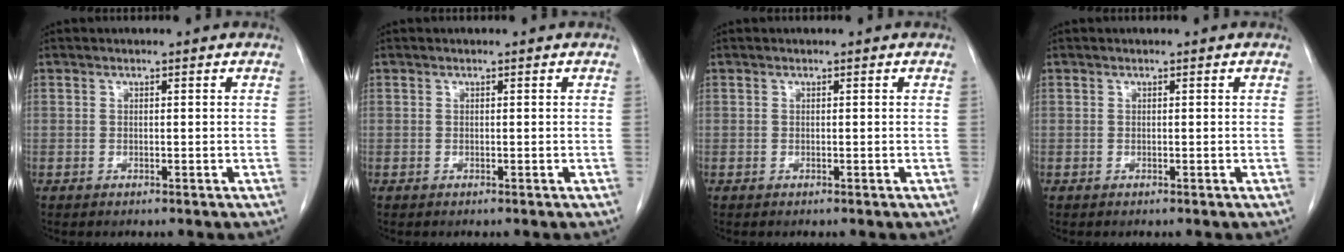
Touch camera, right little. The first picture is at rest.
{"total": 0.0}
{"total": 0.0}
{"total": 0.0}